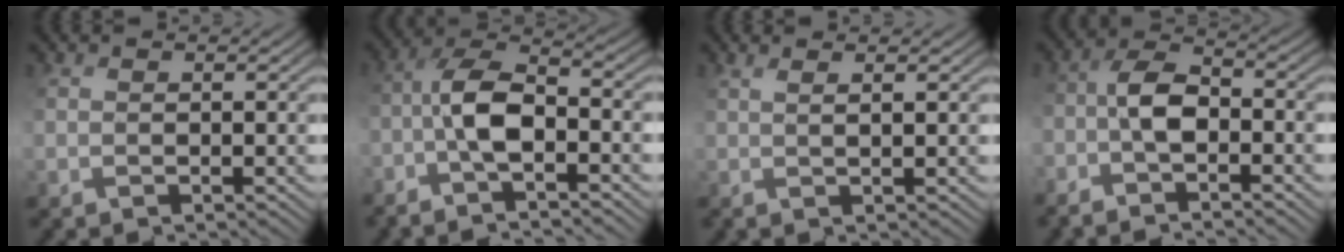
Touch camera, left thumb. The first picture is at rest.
{"total": 6.8, "force": [-2.8, 2.4, 5.7], "torque": [-0.111, 0.011, -0.070]}
{"total": 2.3, "force": [1.1, 0.5, 2.0], "torque": [-0.031, 0.004, 0.005]}
{"total": 5.3, "force": [-2.7, 2.3, 4.0], "torque": [-0.079, 0.007, -0.067]}